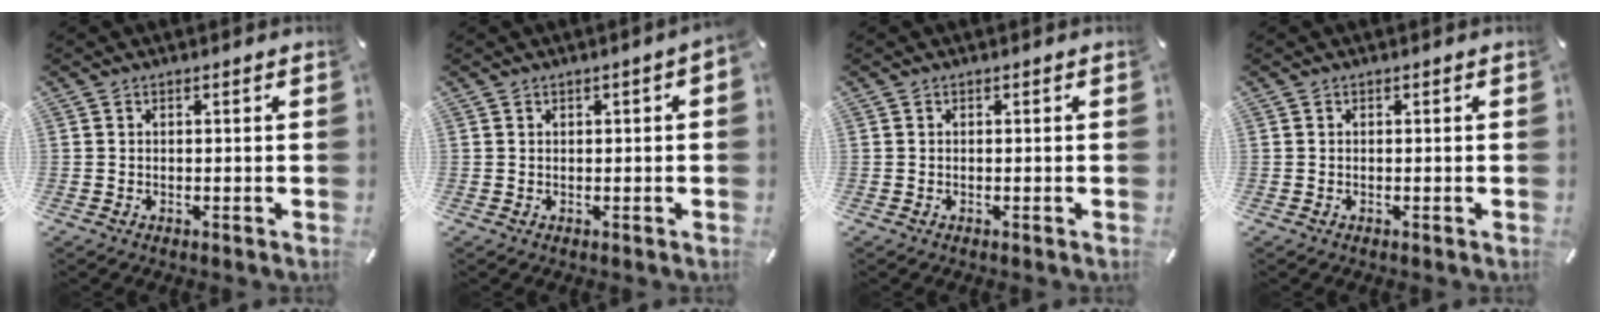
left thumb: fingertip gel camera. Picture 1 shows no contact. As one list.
[{"total": 1.2, "force": [0.2, 0.4, 1.1], "torque": [-0.020, 0.002, 0.002]}, {"total": 0.0}, {"total": 0.0}]